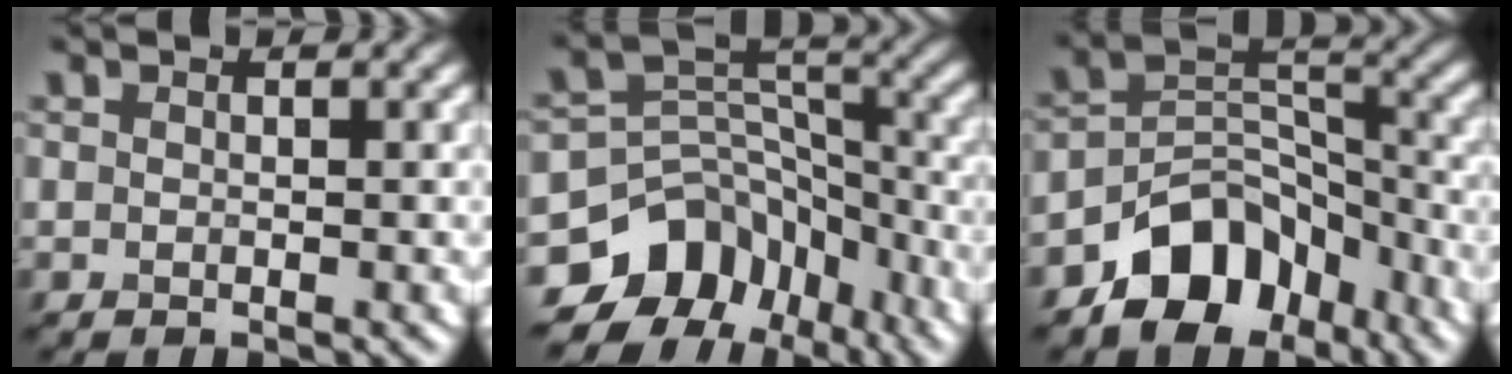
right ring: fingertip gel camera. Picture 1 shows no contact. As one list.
[{"total": 9.8, "force": [-6.1, 6.9, 3.3], "torque": [-0.039, 0.021, -0.098]}, {"total": 7.7, "force": [-5.1, 4.8, 3.2], "torque": [-0.027, 0.000, -0.094]}]